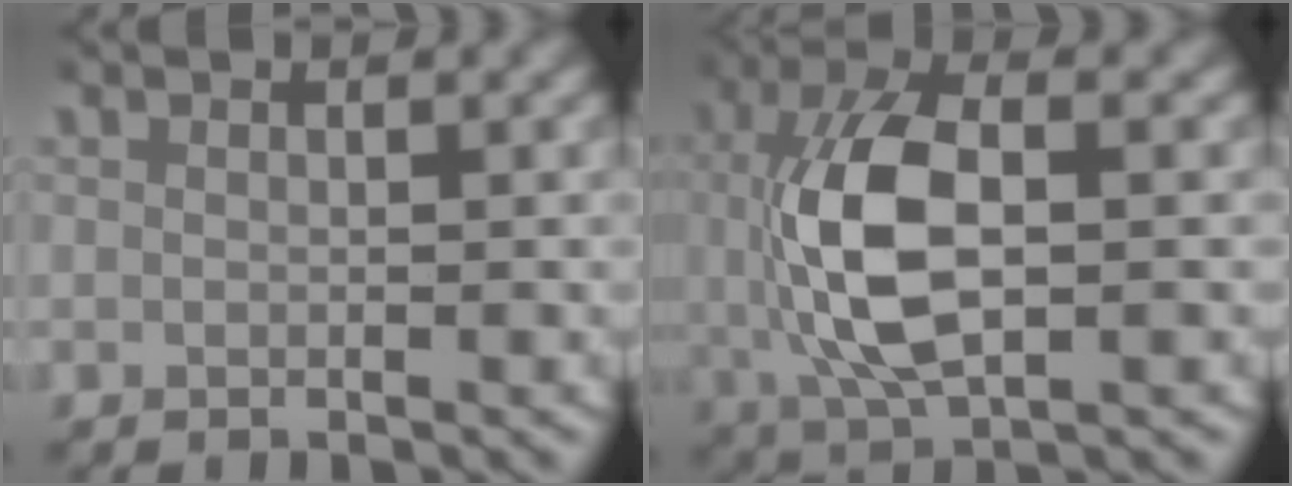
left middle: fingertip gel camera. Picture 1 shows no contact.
{"total": 8.1, "force": [0.1, 3.6, 7.2], "torque": [-0.156, 0.004, 0.004]}